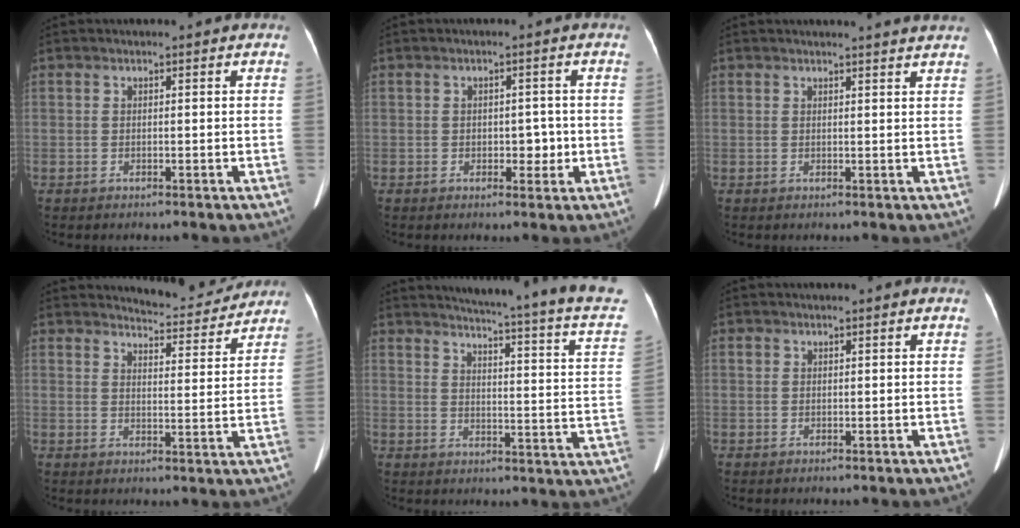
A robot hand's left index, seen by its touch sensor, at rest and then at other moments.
{"total": 2.7, "force": [-1.0, 1.7, 1.7], "torque": [-0.016, -0.016, -0.015]}
{"total": 6.0, "force": [5.7, -0.5, 1.8], "torque": [-0.018, -0.015, 0.042]}
{"total": 7.9, "force": [7.9, 0.8, 0.7], "torque": [-0.010, -0.029, 0.096]}
{"total": 22.0, "force": [19.4, -0.9, 10.3], "torque": [-0.148, -0.103, 0.216]}
{"total": 0.7, "force": [0.5, 0.4, 0.3], "torque": [-0.006, -0.002, 0.006]}